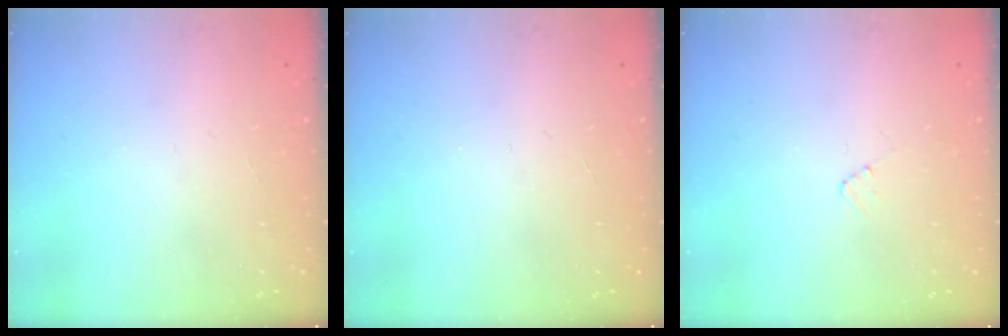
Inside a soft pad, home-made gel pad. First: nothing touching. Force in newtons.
{"total": 0.0}
{"total": 3.6, "press": 3.6, "slide": 0.4}